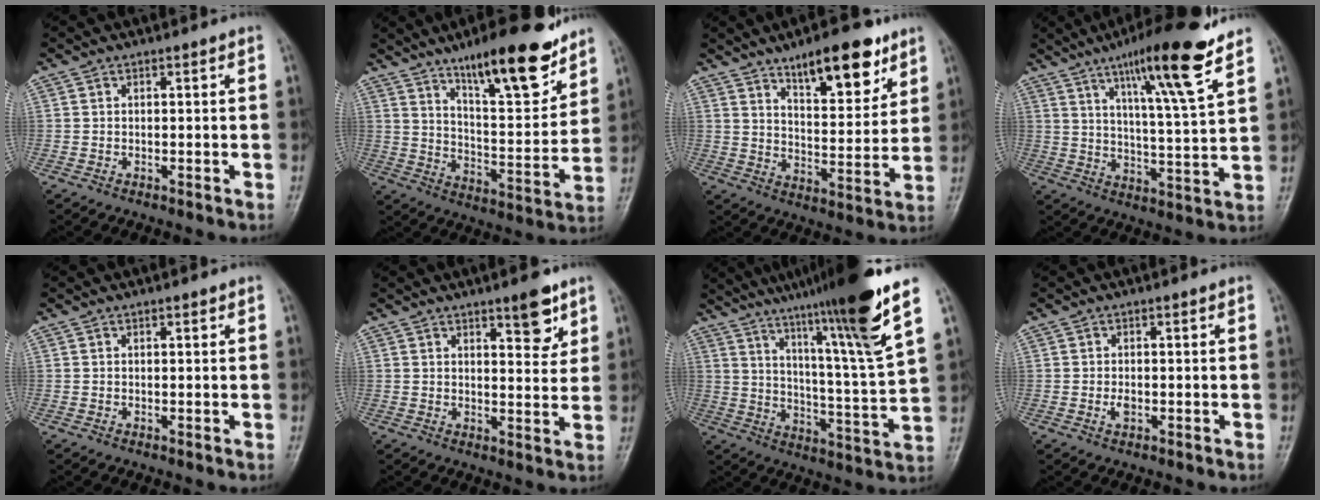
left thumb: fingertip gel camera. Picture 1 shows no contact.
{"total": 18.1, "force": [12.6, 4.6, 12.2], "torque": [-0.154, -0.077, 0.206]}
{"total": 14.1, "force": [9.1, 5.0, 9.6], "torque": [-0.108, -0.053, 0.142]}
{"total": 16.0, "force": [10.0, 1.5, 12.4], "torque": [-0.191, -0.052, 0.160]}
{"total": 0.8, "force": [0.5, 0.3, 0.5], "torque": [-0.007, -0.001, 0.006]}
{"total": 6.5, "force": [4.1, 2.2, 4.5], "torque": [-0.043, -0.025, 0.053]}
{"total": 21.0, "force": [14.3, 0.1, 15.3], "torque": [-0.223, -0.072, 0.219]}
{"total": 1.5, "force": [-0.2, 0.9, 1.2], "torque": [-0.021, -0.002, -0.005]}